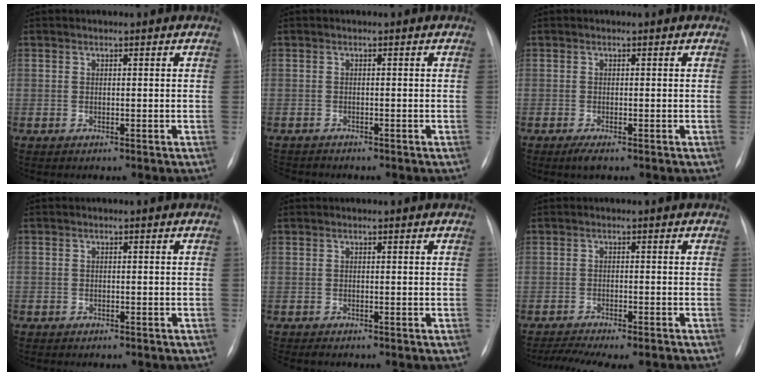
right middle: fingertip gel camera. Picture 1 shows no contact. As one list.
[{"total": 3.1, "force": [-2.9, 1.2, 0.4], "torque": [-0.004, -0.006, -0.045]}, {"total": 1.8, "force": [-1.1, 0.4, 1.3], "torque": [-0.029, -0.006, -0.020]}, {"total": 2.0, "force": [-1.6, 1.0, 0.7], "torque": [-0.015, 0.002, -0.017]}, {"total": 2.8, "force": [-2.4, 0.7, 1.2], "torque": [-0.017, -0.007, -0.031]}, {"total": 11.0, "force": [-9.5, 2.0, 5.2], "torque": [-0.075, 0.000, -0.130]}]